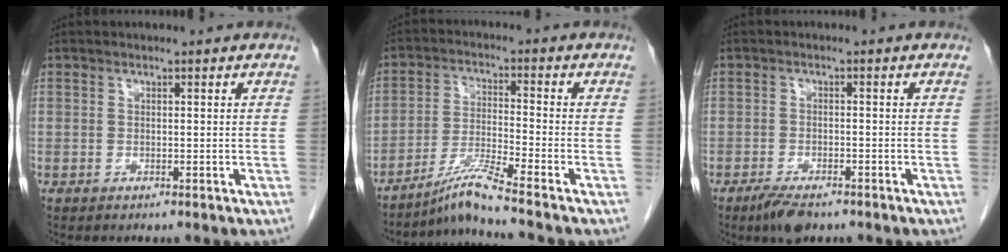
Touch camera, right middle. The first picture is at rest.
{"total": 6.5, "force": [-5.4, -2.2, 2.9], "torque": [-0.062, -0.025, -0.106]}
{"total": 4.2, "force": [-3.1, 1.3, 2.6], "torque": [-0.050, -0.005, -0.051]}